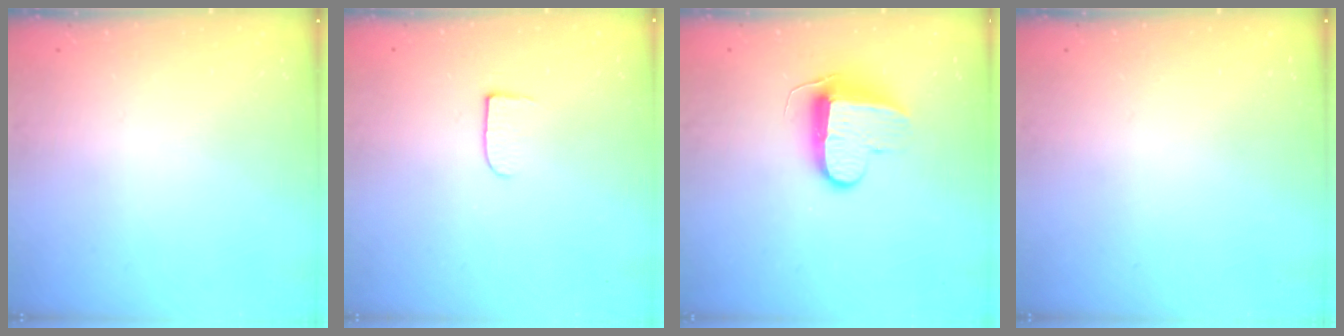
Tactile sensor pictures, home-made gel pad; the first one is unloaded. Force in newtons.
{"total": 6.5, "press": 6.5, "slide": 0.7}
{"total": 9.9, "press": 9.9, "slide": 0.1}
{"total": 0.0}